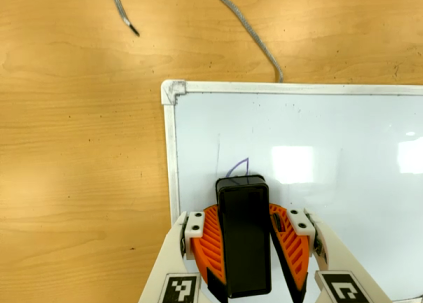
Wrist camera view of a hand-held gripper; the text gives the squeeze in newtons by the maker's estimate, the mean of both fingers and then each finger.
{"total": 15.4, "left": 16.1, "right": 14.6}